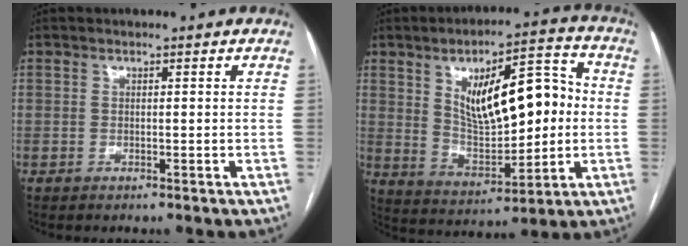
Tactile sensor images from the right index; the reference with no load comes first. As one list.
[{"total": 16.5, "force": [2.4, 6.3, 15.1], "torque": [-0.238, 0.024, 0.050]}]